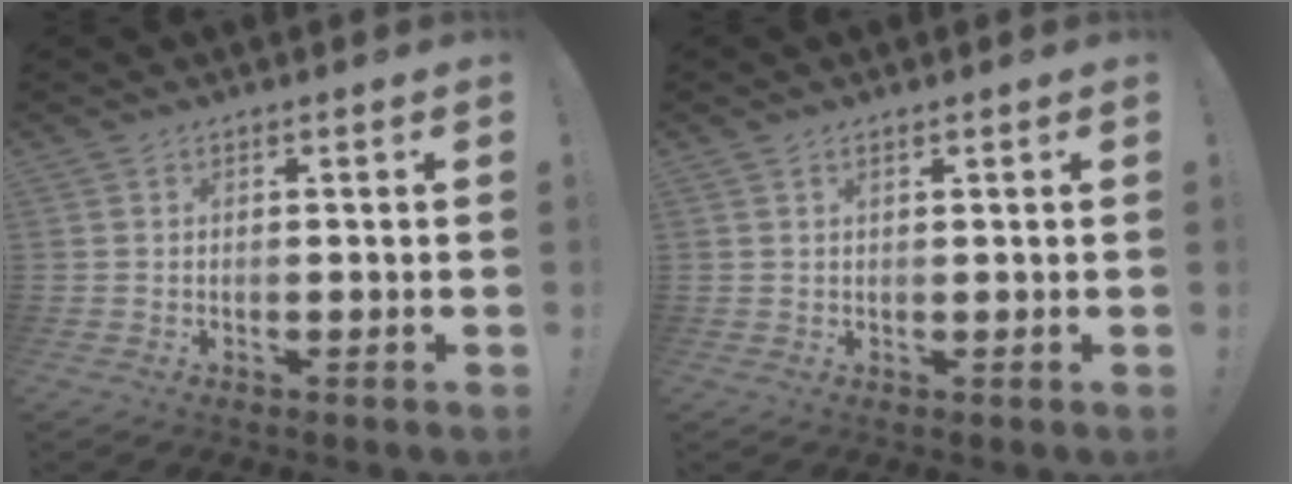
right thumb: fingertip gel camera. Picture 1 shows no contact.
{"total": 1.0, "force": [0.7, 0.4, 0.7], "torque": [-0.008, -0.002, 0.011]}